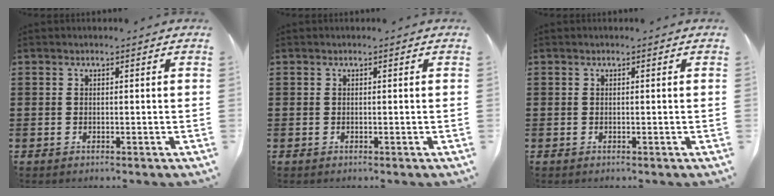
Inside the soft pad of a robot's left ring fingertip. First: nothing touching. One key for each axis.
{"total": 0.0}
{"total": 0.0}